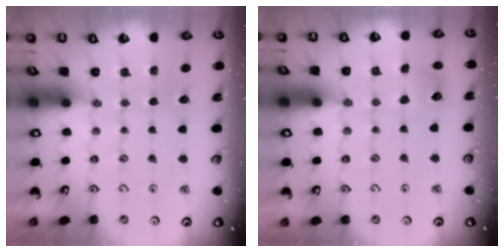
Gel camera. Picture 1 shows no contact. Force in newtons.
{"total": 6.3, "press": 6.3, "slide": 0.5}